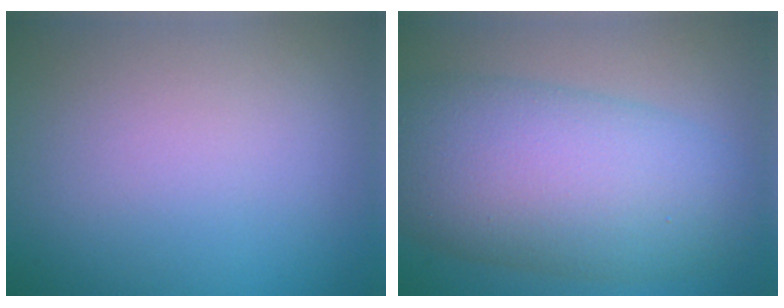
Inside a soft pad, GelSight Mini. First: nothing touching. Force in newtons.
{"total": 10.7, "press": 10.7, "slide": 0.5}